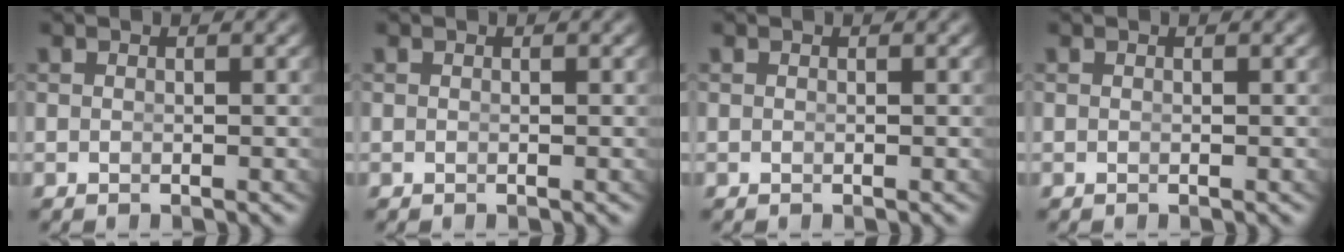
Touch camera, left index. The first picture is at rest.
{"total": 0.0}
{"total": 0.0}
{"total": 0.0}